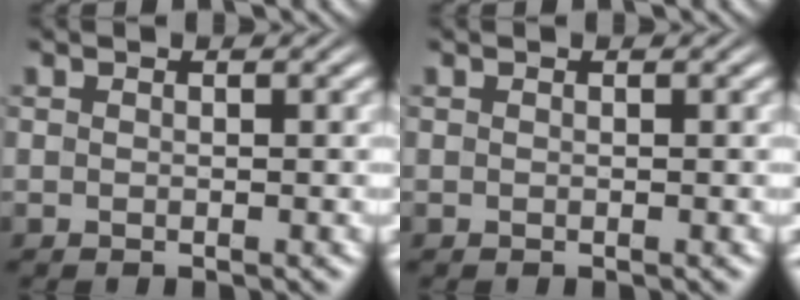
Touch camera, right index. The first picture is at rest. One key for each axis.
{"total": 0.0}